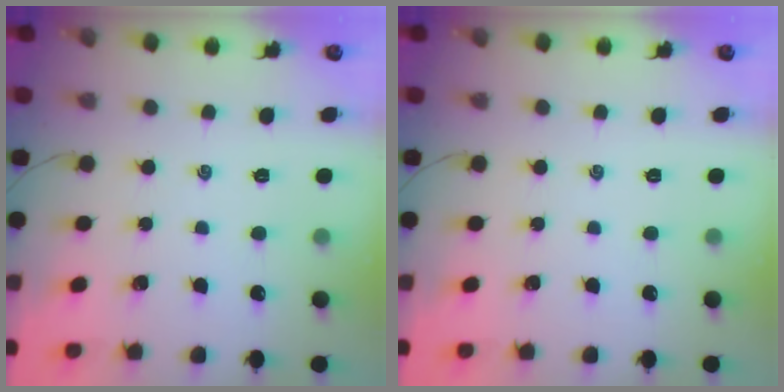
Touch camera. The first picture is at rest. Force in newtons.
{"total": 0.0}